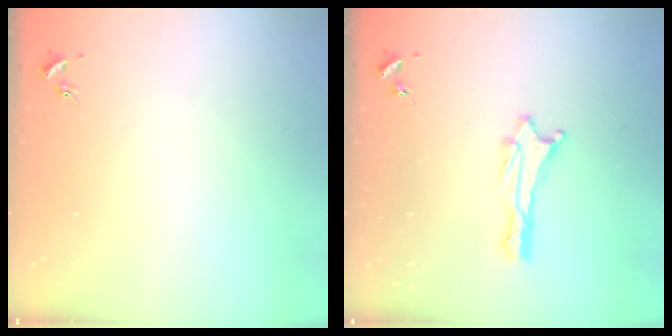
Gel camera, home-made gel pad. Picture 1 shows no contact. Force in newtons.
{"total": 1.1, "press": 1.1, "slide": 0.1}